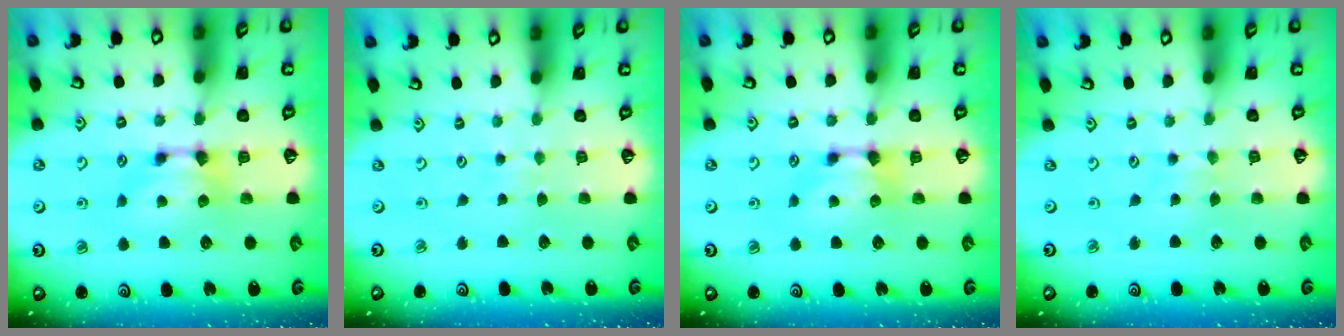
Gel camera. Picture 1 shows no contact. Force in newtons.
{"total": 4.5, "press": 4.5, "slide": 0.3}
{"total": 0.0}
{"total": 2.9, "press": 2.9, "slide": 0.0}